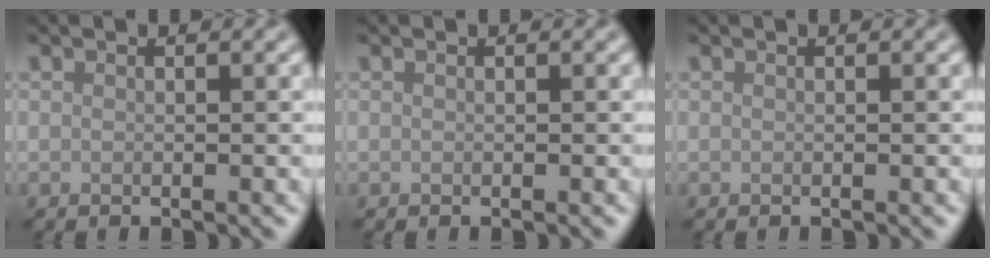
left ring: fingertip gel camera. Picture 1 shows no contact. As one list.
[{"total": 0.0}, {"total": 0.0}]